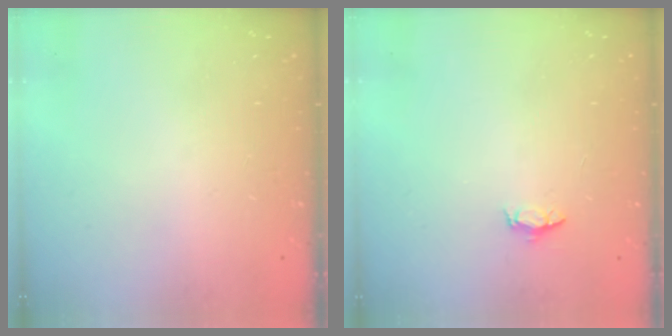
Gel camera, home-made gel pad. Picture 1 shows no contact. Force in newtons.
{"total": 3.1, "press": 3.1, "slide": 0.3}